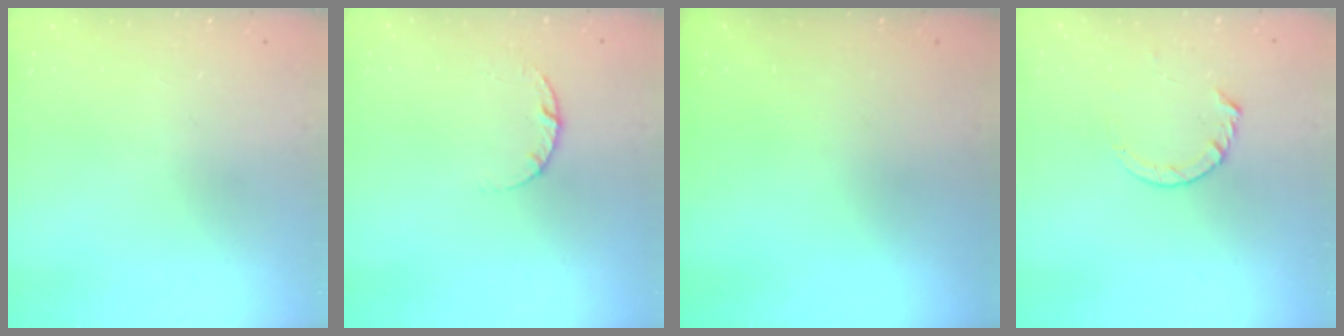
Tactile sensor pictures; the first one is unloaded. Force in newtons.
{"total": 3.6, "press": 3.5, "slide": 0.5}
{"total": 0.0}
{"total": 3.7, "press": 3.7, "slide": 0.5}